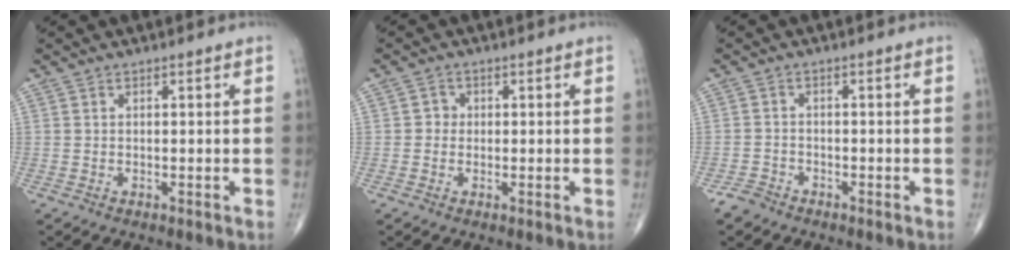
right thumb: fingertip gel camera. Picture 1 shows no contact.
{"total": 1.9, "force": [-0.1, 1.8, 0.6], "torque": [0.004, 0.006, -0.006]}
{"total": 2.4, "force": [-2.0, 1.2, 0.3], "torque": [-0.009, 0.006, -0.041]}